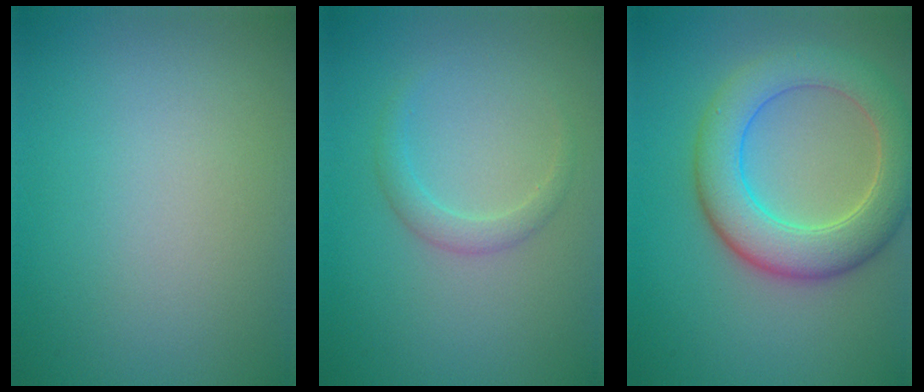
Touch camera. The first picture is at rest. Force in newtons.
{"total": 1.6, "press": 1.6, "slide": 0.1}
{"total": 7.0, "press": 7.0, "slide": 0.6}